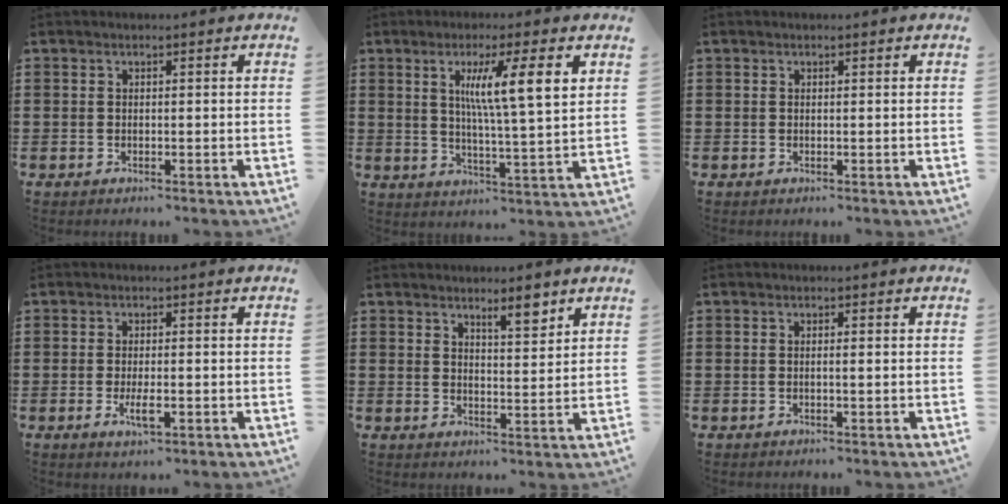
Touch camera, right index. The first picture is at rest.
{"total": 8.6, "force": [2.9, 0.9, 8.0], "torque": [-0.154, -0.002, 0.043]}
{"total": 0.0}
{"total": 3.5, "force": [-1.2, 1.0, 3.1], "torque": [-0.073, -0.007, -0.026]}
{"total": 4.3, "force": [3.4, 1.0, 2.4], "torque": [-0.029, -0.007, 0.055]}
{"total": 0.7, "force": [-0.1, 0.0, 0.7], "torque": [-0.013, -0.003, -0.001]}